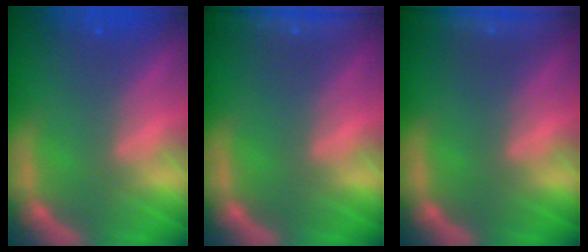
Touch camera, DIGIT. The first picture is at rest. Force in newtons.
{"total": 7.5}
{"total": 8.0}